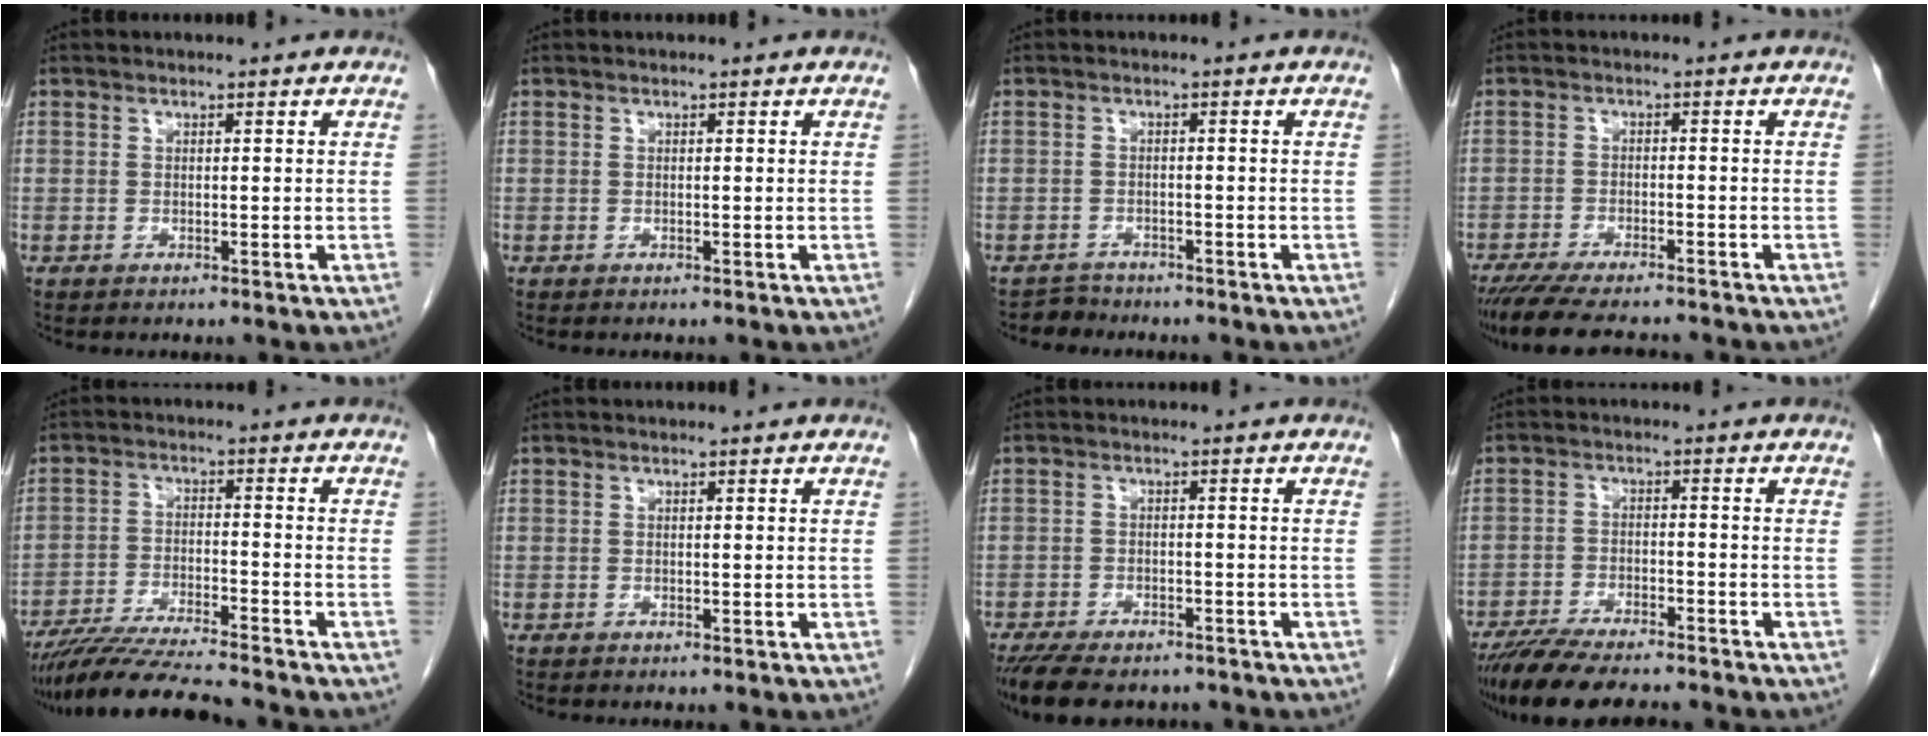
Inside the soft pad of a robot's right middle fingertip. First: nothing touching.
{"total": 0.0}
{"total": 2.0, "force": [-1.8, 0.6, -0.8], "torque": [0.011, -0.002, -0.032]}
{"total": 11.0, "force": [-9.7, 1.7, 4.9], "torque": [-0.076, -0.015, -0.147]}
{"total": 11.9, "force": [-10.6, 0.0, 5.3], "torque": [-0.087, -0.023, -0.179]}
{"total": 0.0}
{"total": 11.5, "force": [-9.3, 4.2, 5.3], "torque": [-0.097, -0.008, -0.136]}
{"total": 11.9, "force": [-10.2, 2.2, 5.7], "torque": [-0.094, -0.015, -0.161]}